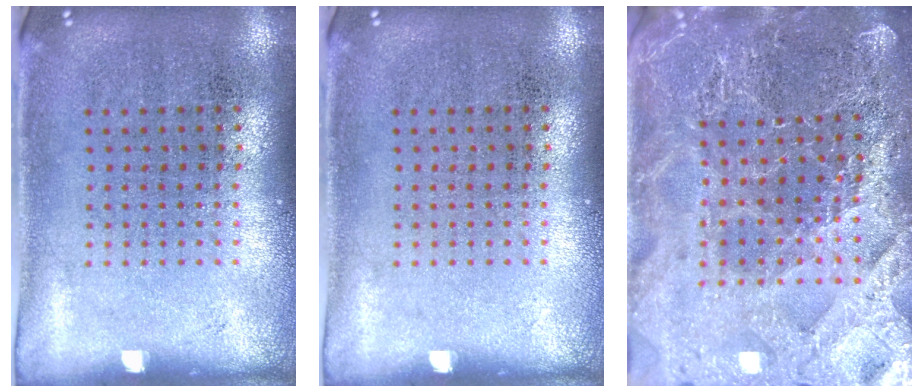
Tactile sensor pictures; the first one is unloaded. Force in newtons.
{"total": 0.0}
{"total": 4.1, "press": 3.9, "slide": 1.1}